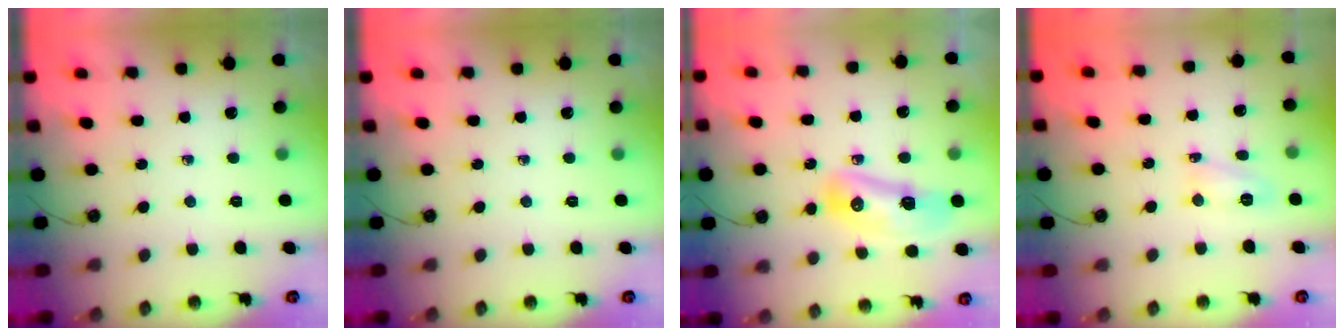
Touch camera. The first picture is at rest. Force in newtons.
{"total": 0.0}
{"total": 9.5, "press": 9.4, "slide": 1.2}
{"total": 5.5, "press": 5.5, "slide": 0.5}